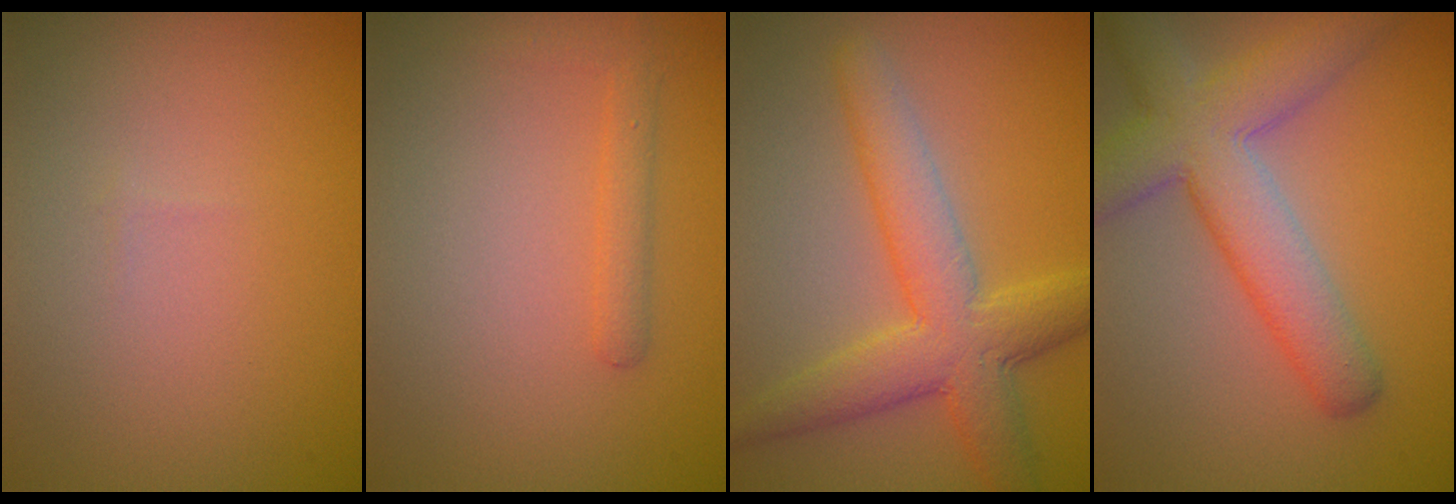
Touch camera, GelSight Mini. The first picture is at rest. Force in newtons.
{"total": 1.6, "press": 1.6, "slide": 0.1}
{"total": 6.3, "press": 6.3, "slide": 0.1}
{"total": 7.3, "press": 7.3, "slide": 0.5}